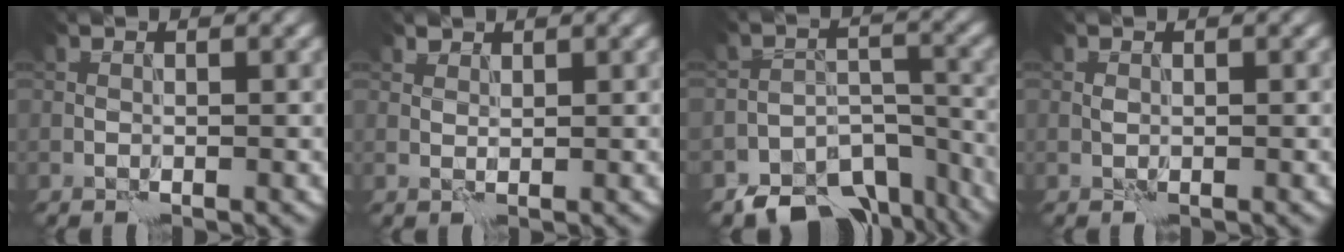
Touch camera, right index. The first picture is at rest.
{"total": 1.2, "force": [1.1, 0.4, 0.0], "torque": [0.000, 0.000, 0.022]}
{"total": 9.6, "force": [-7.8, 4.7, 2.7], "torque": [-0.026, -0.008, -0.108]}
{"total": 0.0}